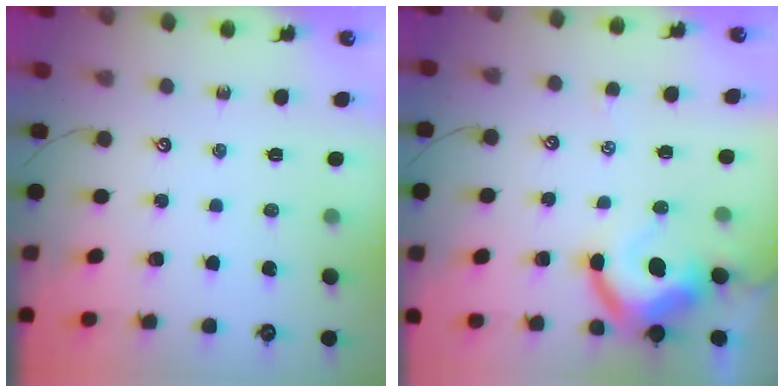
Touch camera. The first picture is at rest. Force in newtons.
{"total": 7.2, "press": 7.0, "slide": 1.5}